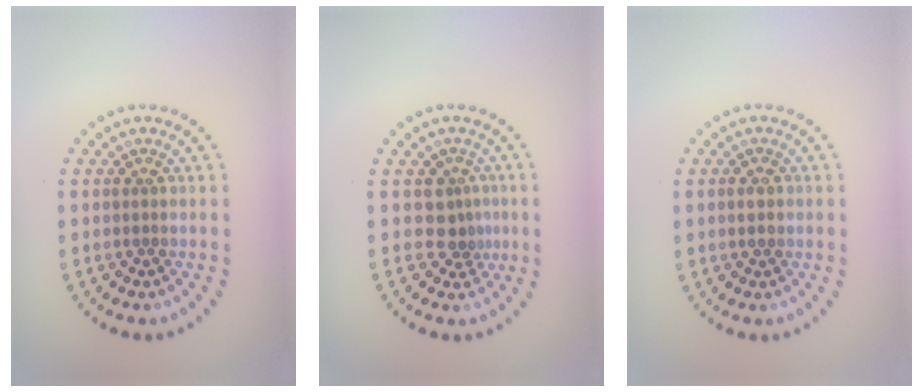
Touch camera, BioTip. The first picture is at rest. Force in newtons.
{"total": 2.4, "press": 1.8, "slide": 1.6}
{"total": 1.6, "press": 1.6, "slide": 0.1}